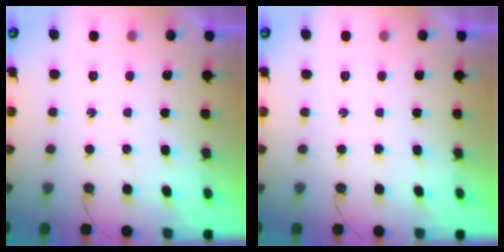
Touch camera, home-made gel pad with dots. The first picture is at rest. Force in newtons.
{"total": 0.0}